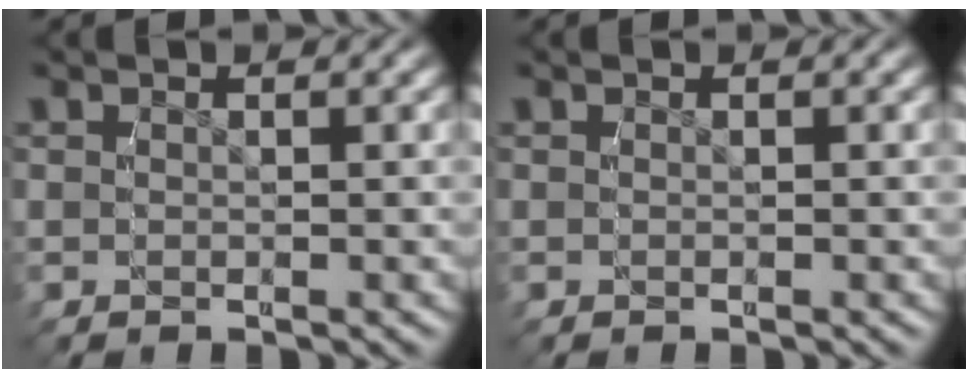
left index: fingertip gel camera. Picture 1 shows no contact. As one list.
[{"total": 0.0}]